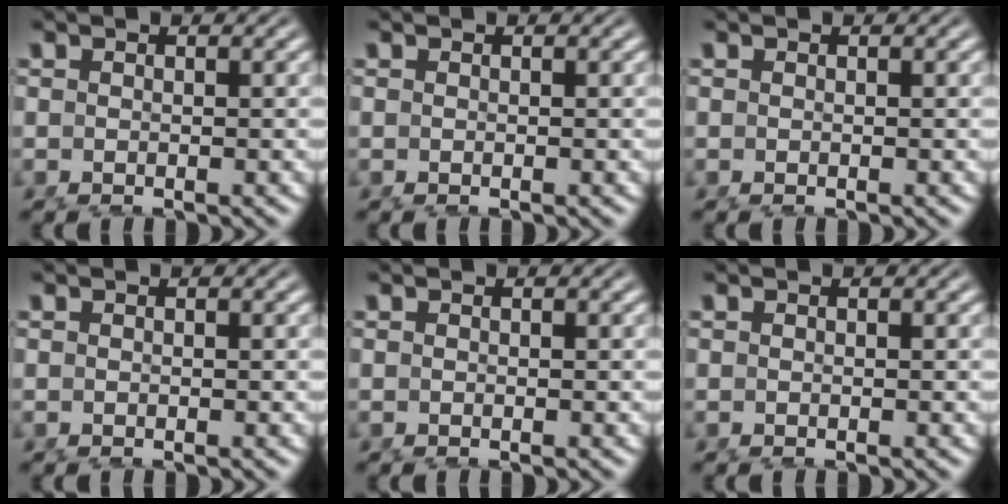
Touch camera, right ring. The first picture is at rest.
{"total": 0.0}
{"total": 0.0}
{"total": 0.0}
{"total": 0.0}
{"total": 0.0}